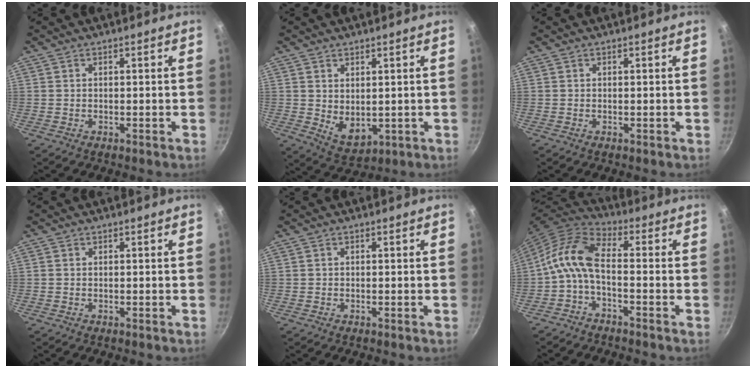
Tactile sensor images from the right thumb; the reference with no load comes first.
{"total": 5.9, "force": [1.1, 3.8, 4.4], "torque": [-0.060, -0.022, 0.033]}
{"total": 0.0}
{"total": 0.0}
{"total": 0.0}
{"total": 9.3, "force": [-2.2, 4.4, 7.9], "torque": [-0.174, 0.039, -0.058]}